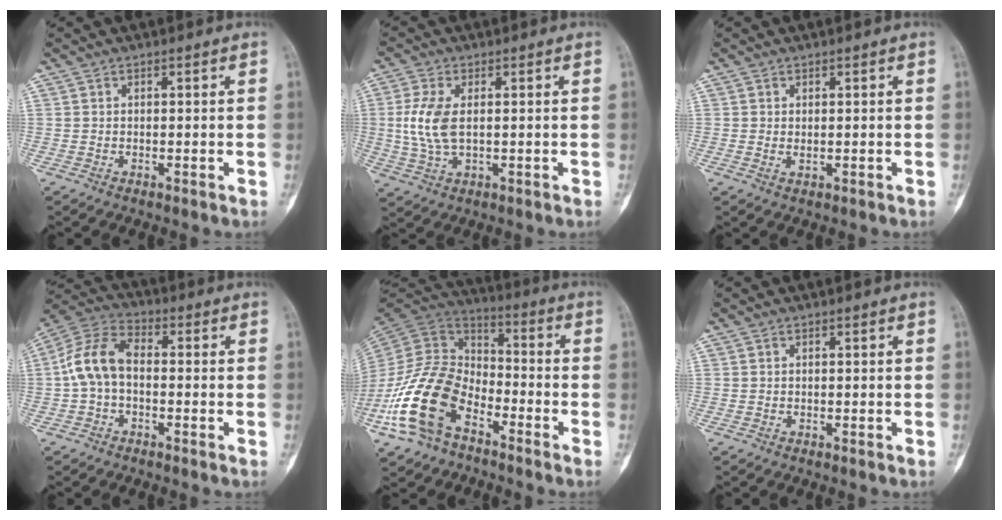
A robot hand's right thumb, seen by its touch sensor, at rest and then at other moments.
{"total": 7.5, "force": [0.6, 3.9, 6.4], "torque": [-0.155, -0.002, 0.014]}
{"total": 0.9, "force": [0.1, 0.5, 0.7], "torque": [-0.013, -0.001, 0.005]}
{"total": 9.6, "force": [-0.8, 5.9, 7.5], "torque": [-0.152, 0.031, -0.029]}
{"total": 18.8, "force": [-9.0, 11.4, 11.9], "torque": [-0.227, 0.063, -0.181]}
{"total": 0.0}